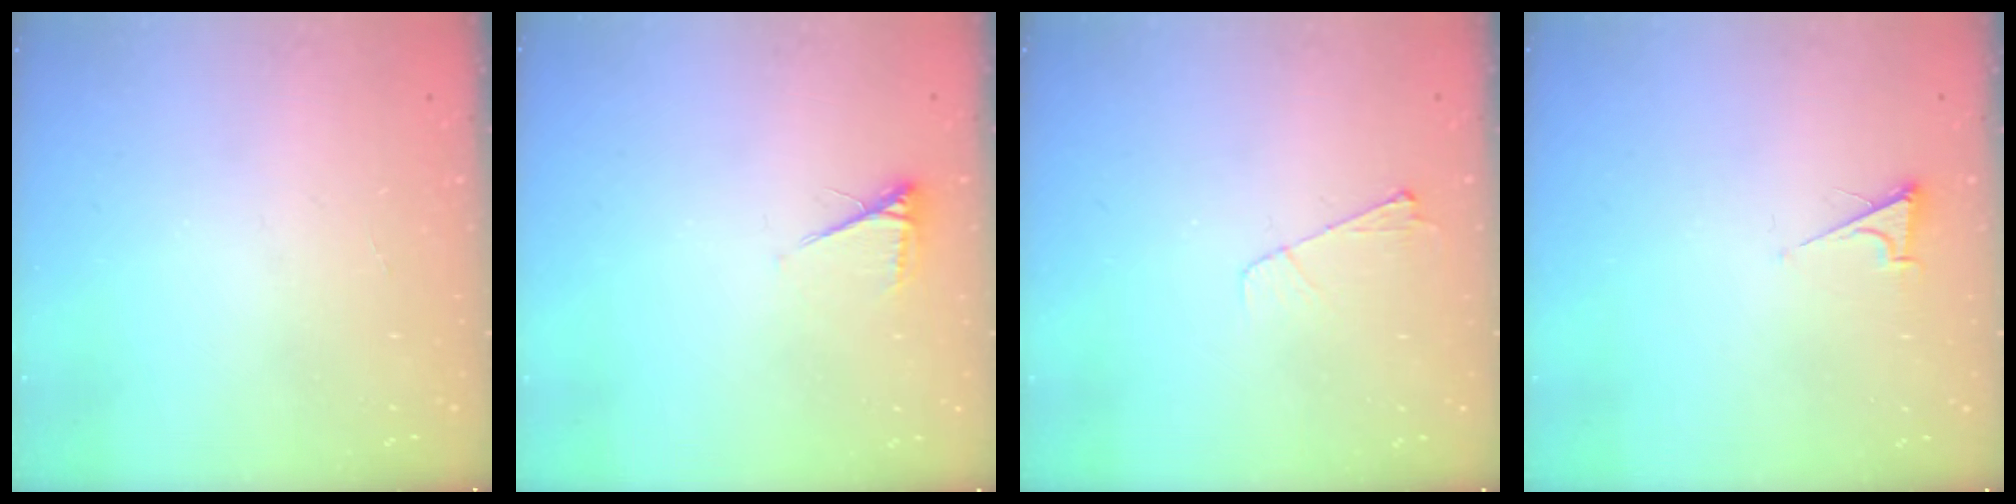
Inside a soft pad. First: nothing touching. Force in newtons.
{"total": 3.9, "press": 3.9, "slide": 0.6}
{"total": 4.4, "press": 4.3, "slide": 0.6}
{"total": 3.5, "press": 3.5, "slide": 0.3}